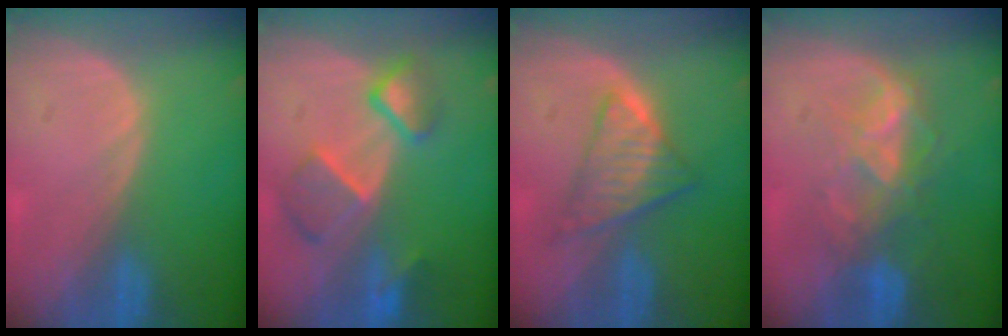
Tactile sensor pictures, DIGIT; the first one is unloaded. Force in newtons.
{"total": 7.6, "press": 6.8, "slide": 3.5}
{"total": 6.3, "press": 5.7, "slide": 2.7}
{"total": 7.1, "press": 6.7, "slide": 2.4}